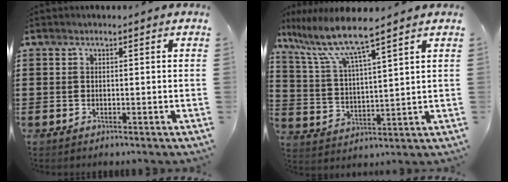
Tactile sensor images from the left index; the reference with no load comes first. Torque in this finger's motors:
{"motor_torque": [1.18, -0.96, 0.26, 0.21]}